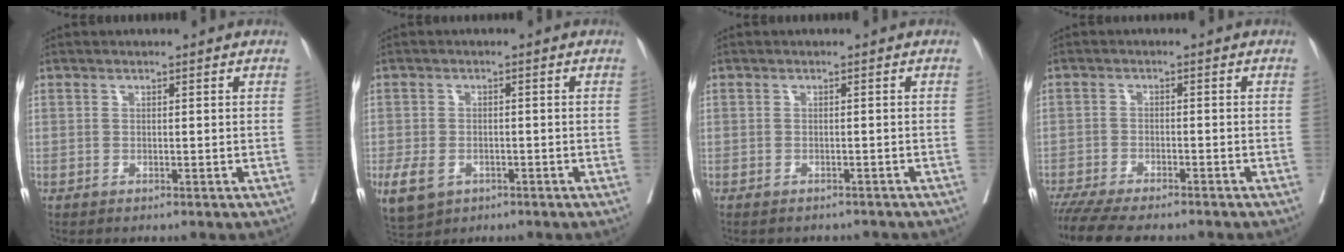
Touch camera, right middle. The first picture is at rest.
{"total": 6.2, "force": [-3.0, 4.4, 3.3], "torque": [-0.068, -0.007, -0.040]}
{"total": 6.2, "force": [-5.6, 2.0, 1.8], "torque": [-0.023, 0.000, -0.057]}
{"total": 11.9, "force": [-10.3, 1.8, 5.7], "torque": [-0.081, -0.015, -0.151]}